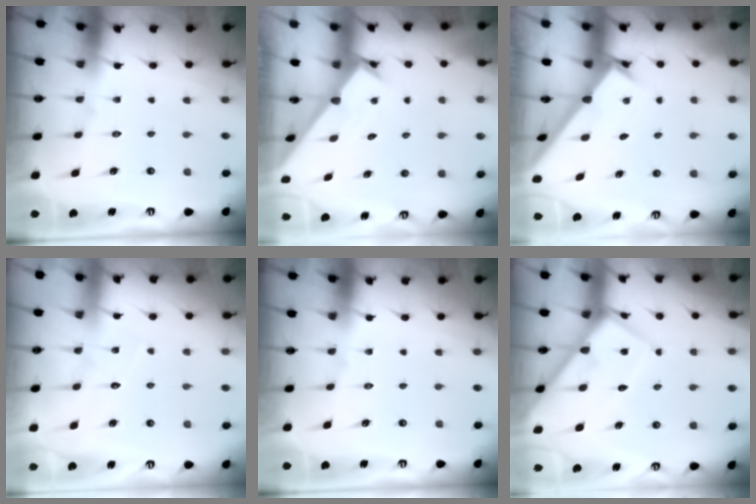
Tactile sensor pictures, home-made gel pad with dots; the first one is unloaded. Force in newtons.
{"total": 1.8, "press": 1.8, "slide": 0.1}
{"total": 1.7, "press": 1.7, "slide": 0.2}
{"total": 4.7, "press": 4.7, "slide": 0.3}
{"total": 0.0}
{"total": 8.7, "press": 8.6, "slide": 0.9}